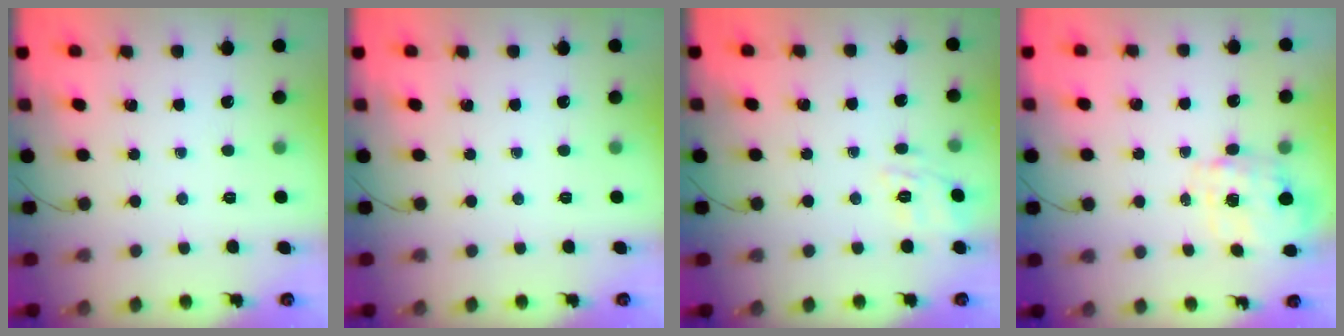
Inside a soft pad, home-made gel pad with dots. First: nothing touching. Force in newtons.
{"total": 0.0}
{"total": 5.2, "press": 4.9, "slide": 1.7}
{"total": 3.9, "press": 3.9, "slide": 0.8}